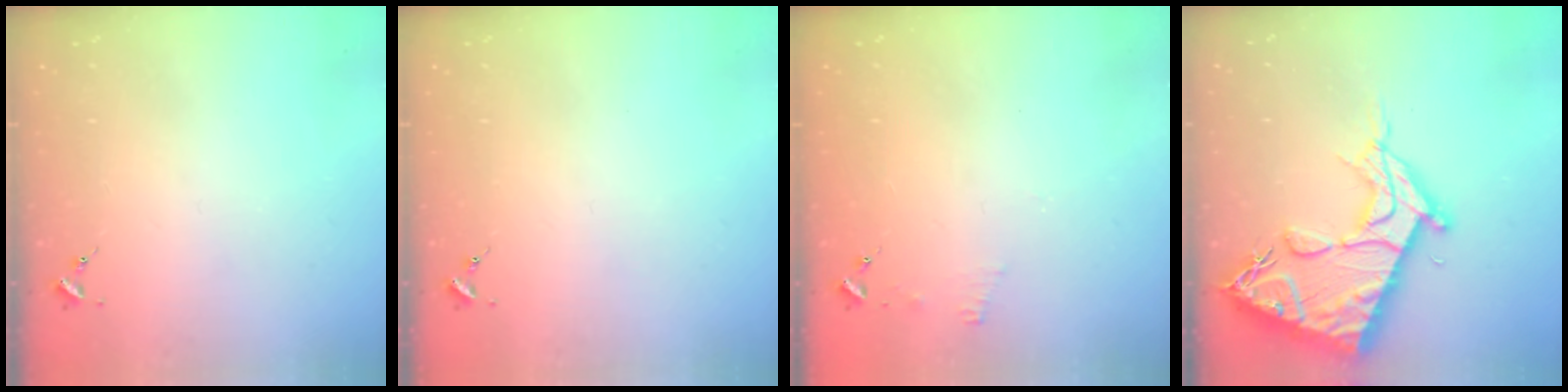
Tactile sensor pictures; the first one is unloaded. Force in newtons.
{"total": 0.0}
{"total": 4.7, "press": 4.6, "slide": 0.5}
{"total": 19.5, "press": 19.4, "slide": 1.8}